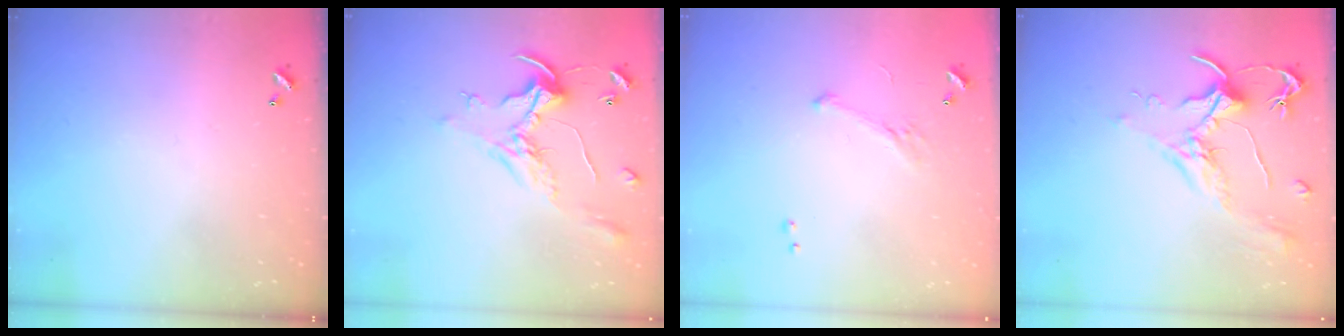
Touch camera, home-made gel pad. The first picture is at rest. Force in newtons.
{"total": 0.8, "press": 0.5, "slide": 0.6}
{"total": 4.0, "press": 3.9, "slide": 1.0}
{"total": 2.0, "press": 1.8, "slide": 0.8}